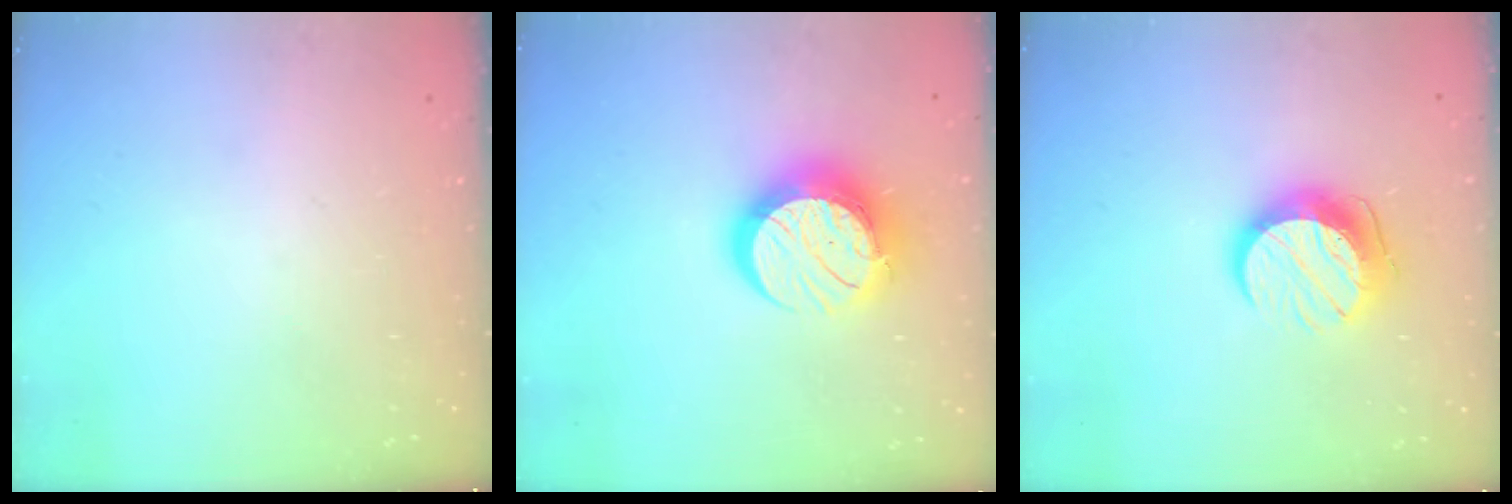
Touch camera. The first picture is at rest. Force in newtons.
{"total": 15.9, "press": 15.9, "slide": 1.3}
{"total": 10.9, "press": 10.9, "slide": 0.1}